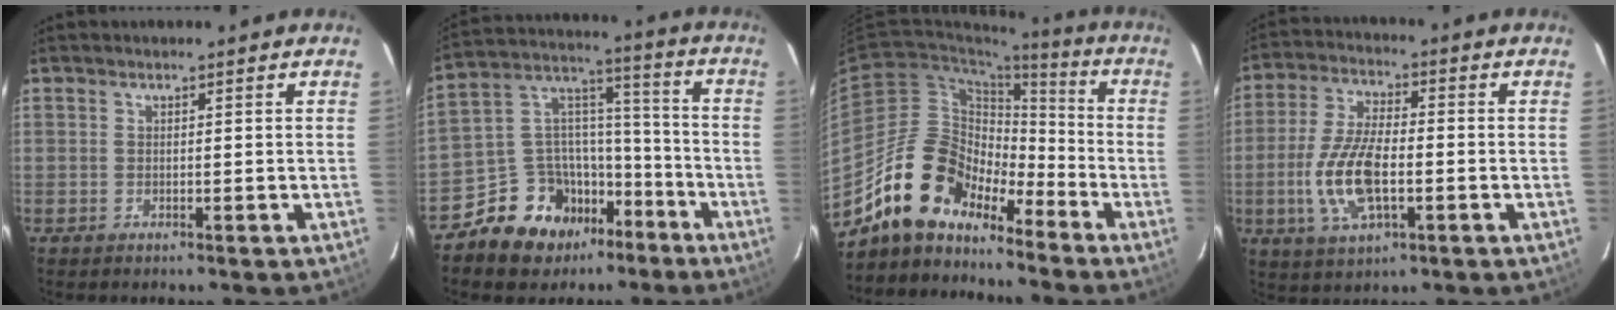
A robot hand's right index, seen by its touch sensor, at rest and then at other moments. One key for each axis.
{"total": 14.5, "fx": -9.8, "fy": 9.9, "fz": 3.8, "tx": -0.089, "ty": 0.070, "tz": -0.156}
{"total": 15.1, "fx": -12.2, "fy": 6.9, "fz": 5.7, "tx": -0.111, "ty": 0.022, "tz": -0.224}
{"total": 12.5, "fx": -2.9, "fy": 5.3, "fz": 10.9, "tx": -0.232, "ty": -0.001, "tz": -0.053}